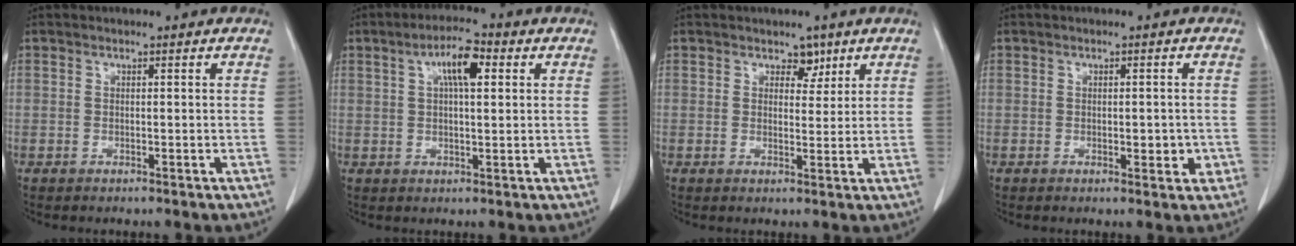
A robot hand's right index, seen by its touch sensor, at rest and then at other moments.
{"total": 7.0, "force": [2.4, 2.2, 6.2], "torque": [-0.115, 0.015, 0.041]}
{"total": 3.5, "force": [2.1, 2.3, 1.7], "torque": [-0.025, 0.005, 0.038]}
{"total": 3.6, "force": [-0.7, 1.8, 3.1], "torque": [-0.040, 0.002, -0.003]}